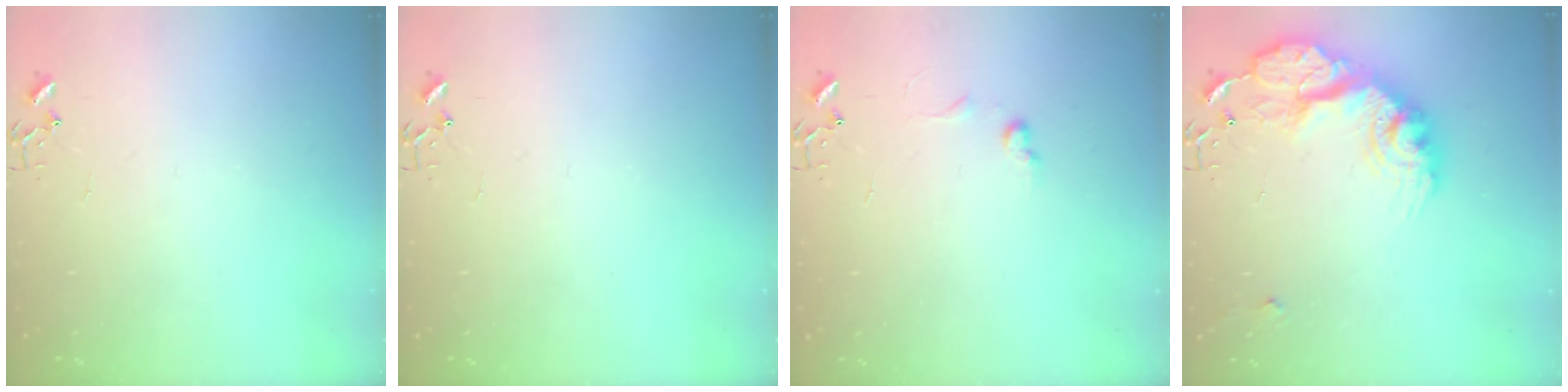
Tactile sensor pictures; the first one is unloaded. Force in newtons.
{"total": 0.0}
{"total": 6.6, "press": 6.5, "slide": 0.9}
{"total": 21.7, "press": 21.7, "slide": 1.6}